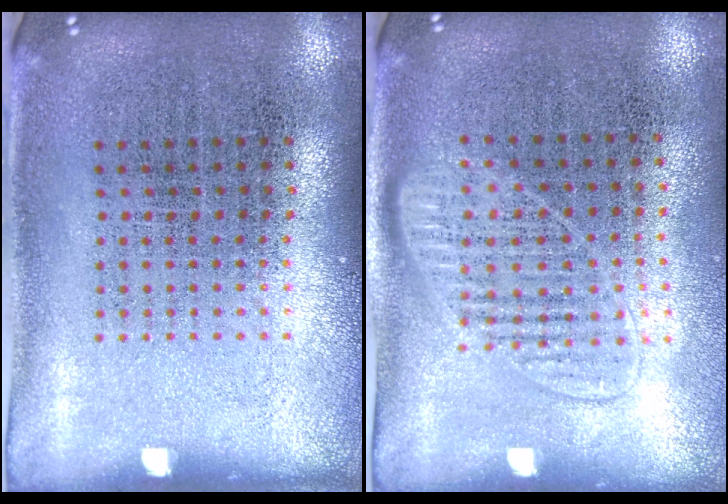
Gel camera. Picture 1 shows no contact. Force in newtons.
{"total": 1.4, "press": 1.3, "slide": 0.6}